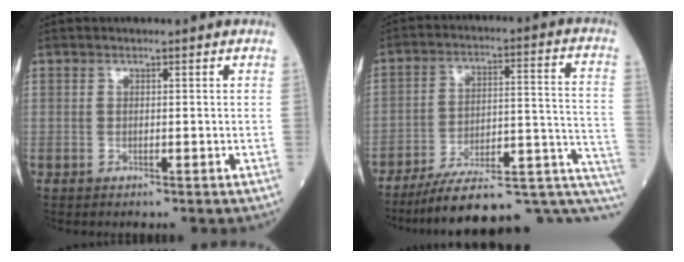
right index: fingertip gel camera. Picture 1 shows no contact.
{"total": 21.7, "force": [-16.1, 4.4, 13.9], "torque": [-0.141, 0.044, -0.232]}